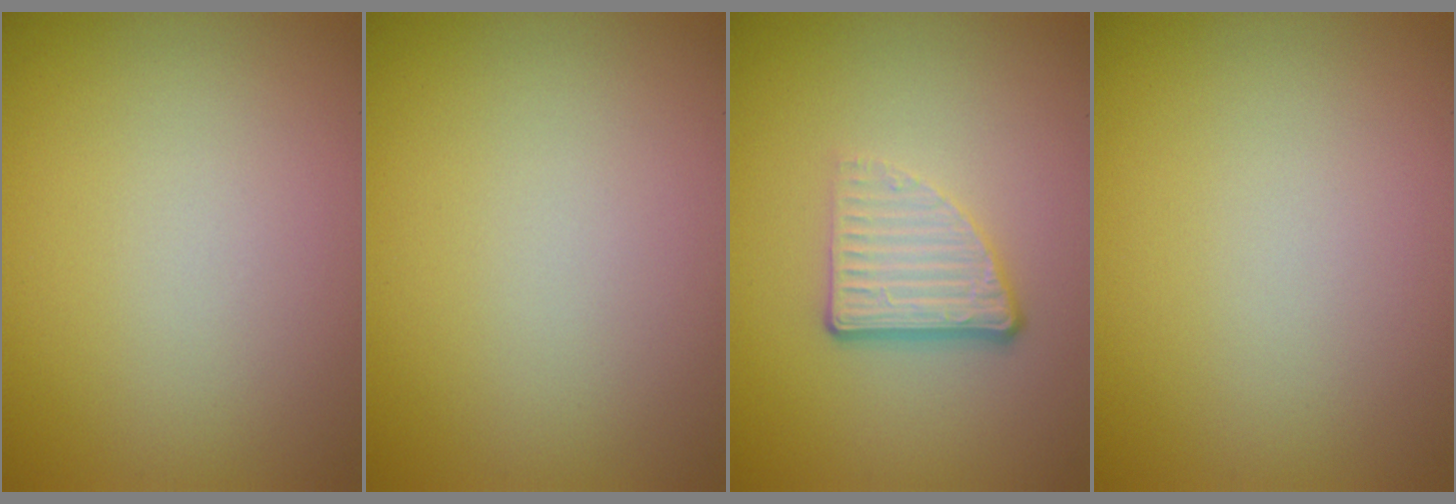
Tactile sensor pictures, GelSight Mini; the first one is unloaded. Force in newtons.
{"total": 0.0}
{"total": 3.8, "press": 2.5, "slide": 2.9}
{"total": 0.0}